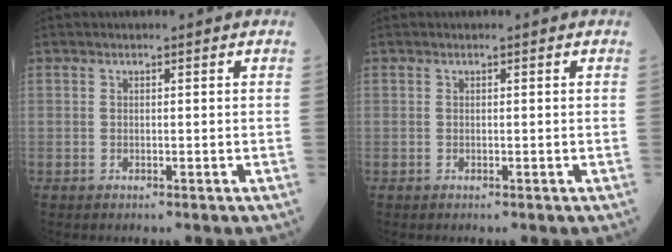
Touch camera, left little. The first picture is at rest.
{"total": 0.0}